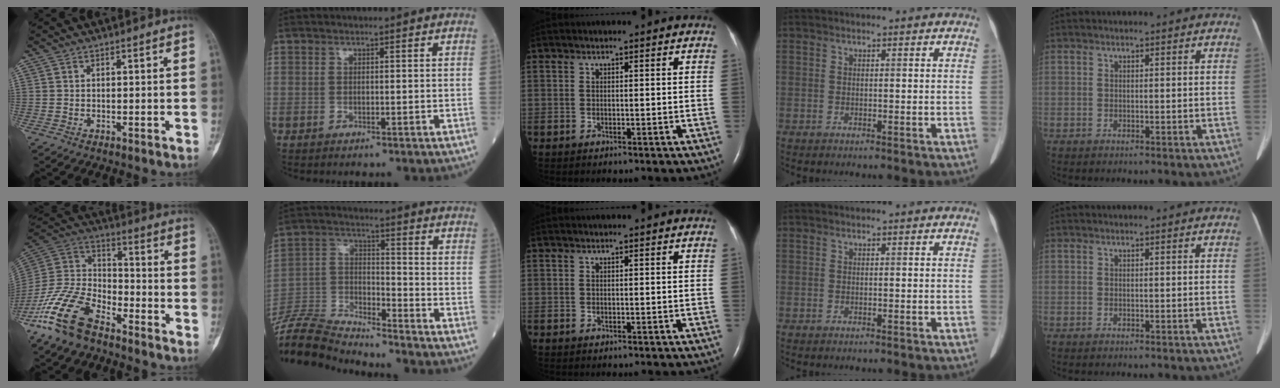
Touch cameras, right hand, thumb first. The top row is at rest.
{"thumb": {"total": 17.2, "force": [-11.3, 7.9, 10.2], "torque": [-0.210, 0.058, -0.223]}, "index": {"total": 14.5, "force": [-14.4, 0.2, 2.2], "torque": [-0.056, 0.023, -0.268]}}